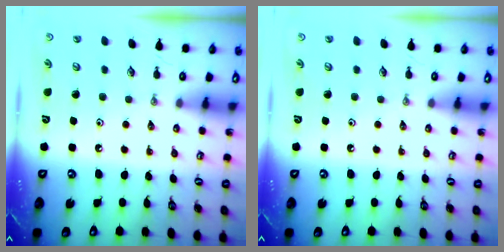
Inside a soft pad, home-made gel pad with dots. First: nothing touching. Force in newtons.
{"total": 0.0}